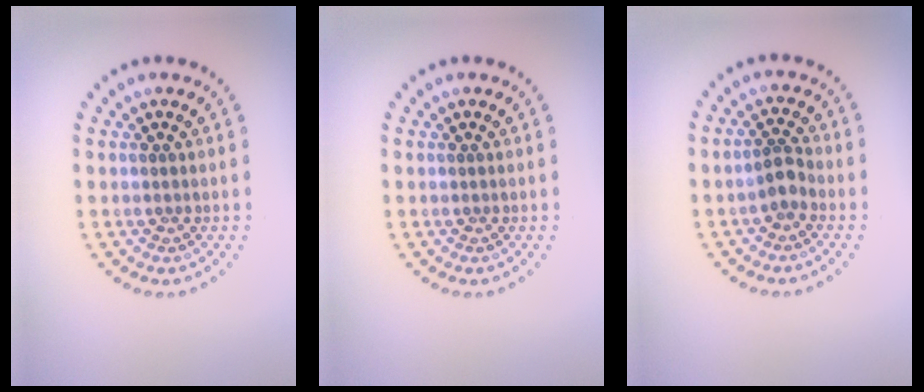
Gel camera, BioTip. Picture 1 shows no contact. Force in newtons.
{"total": 0.0}
{"total": 1.8, "press": 1.4, "slide": 1.1}